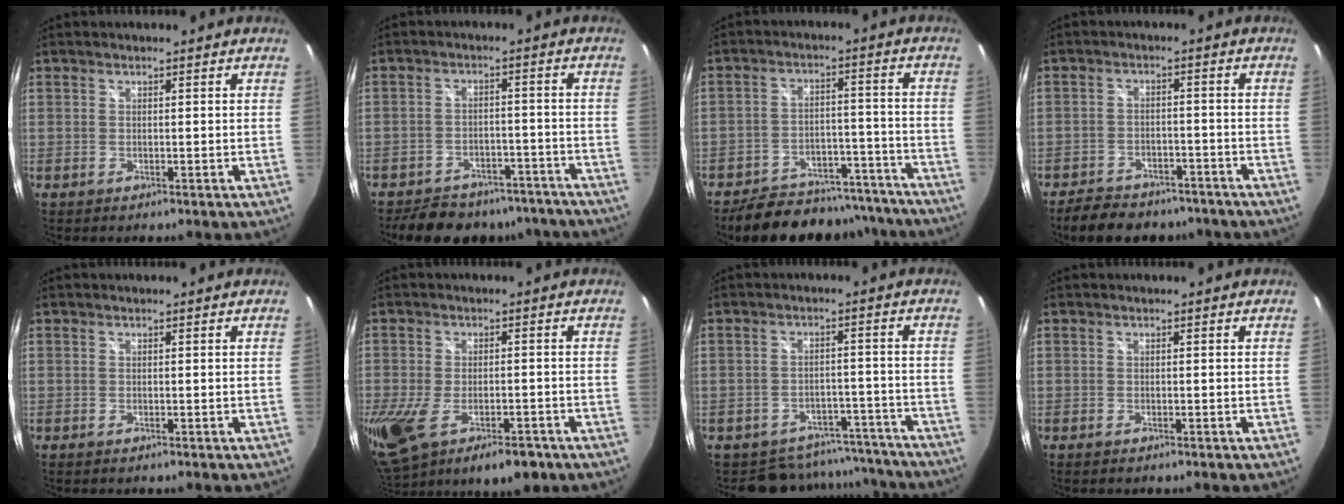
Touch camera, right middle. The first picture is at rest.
{"total": 17.2, "force": [-14.5, 7.4, 5.7], "torque": [-0.125, 0.022, -0.176]}
{"total": 19.7, "force": [-17.0, 7.6, 6.3], "torque": [-0.131, 0.031, -0.213]}
{"total": 12.2, "force": [-9.8, 5.5, 4.7], "torque": [-0.107, 0.006, -0.136]}
{"total": 0.0}
{"total": 20.9, "force": [-10.2, 11.2, 14.3], "torque": [-0.331, -0.070, -0.152]}
{"total": 11.8, "force": [-10.4, 5.5, 1.1], "torque": [-0.024, 0.037, -0.124]}
{"total": 0.0}